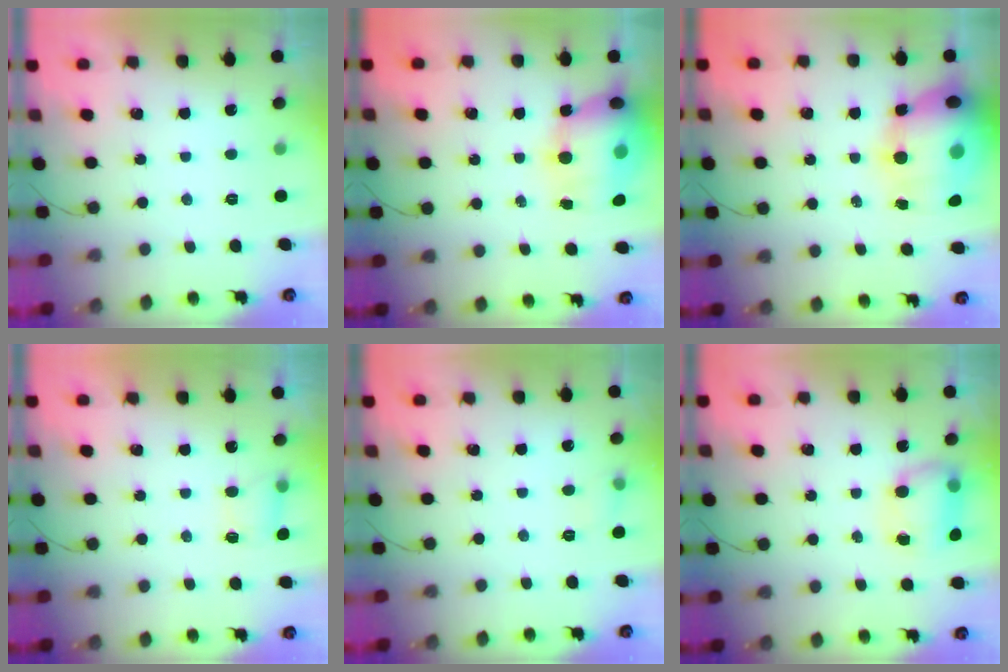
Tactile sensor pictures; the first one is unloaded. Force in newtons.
{"total": 19.1, "press": 17.0, "slide": 8.7}
{"total": 23.4, "press": 22.8, "slide": 5.3}
{"total": 4.4, "press": 4.3, "slide": 1.0}
{"total": 5.0, "press": 4.8, "slide": 1.7}
{"total": 8.0, "press": 8.0, "slide": 0.4}